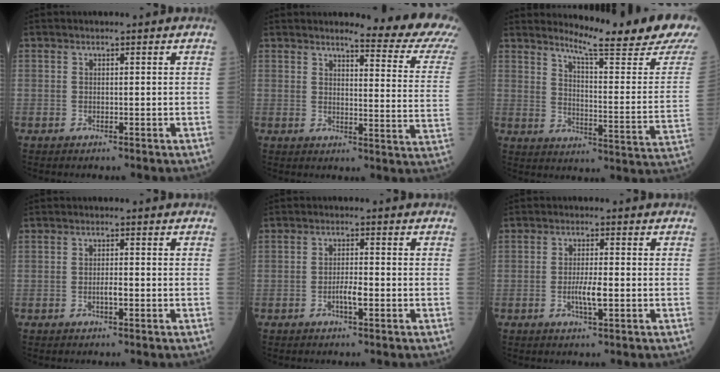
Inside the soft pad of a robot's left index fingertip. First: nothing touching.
{"total": 13.3, "force": [12.3, -0.2, 5.0], "torque": [-0.053, -0.091, 0.119]}
{"total": 17.9, "force": [15.8, -1.2, 8.3], "torque": [-0.123, -0.103, 0.198]}
{"total": 1.4, "force": [-0.5, 0.2, 1.2], "torque": [-0.024, 0.001, -0.010]}
{"total": 2.5, "force": [-1.0, 0.3, 2.2], "torque": [-0.042, 0.001, -0.019]}
{"total": 3.4, "force": [-0.9, 0.3, 3.3], "torque": [-0.066, -0.004, -0.016]}